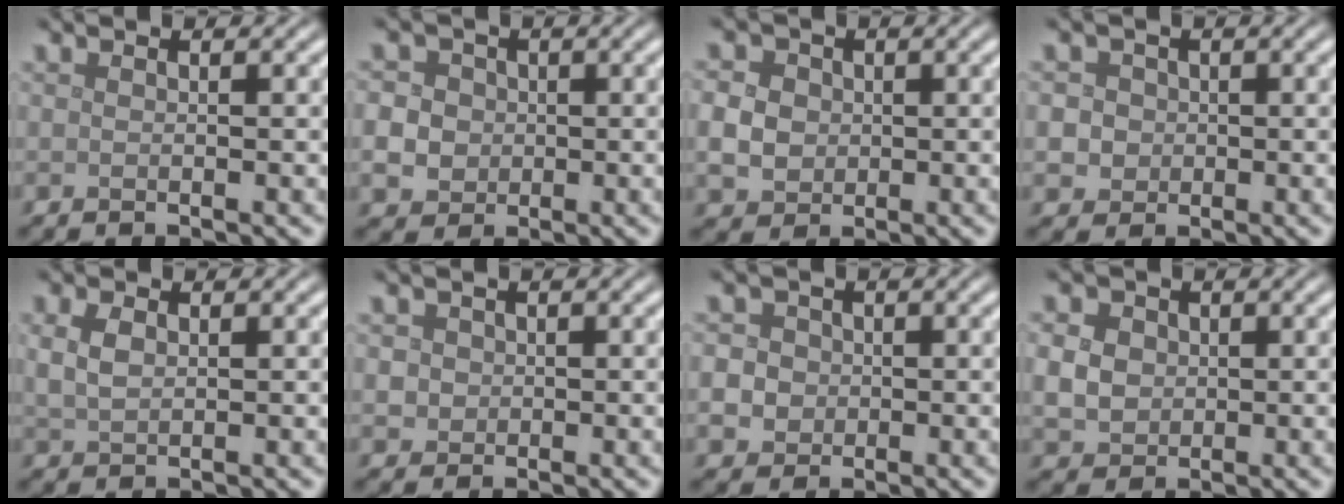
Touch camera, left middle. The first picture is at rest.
{"total": 6.9, "force": [0.2, 6.4, 2.6], "torque": [-0.056, 0.029, -0.019]}
{"total": 4.2, "force": [0.0, 3.7, 2.0], "torque": [-0.050, 0.004, -0.002]}
{"total": 4.5, "force": [0.6, 4.2, 1.7], "torque": [-0.020, 0.033, -0.005]}
{"total": 2.1, "force": [0.7, 1.4, 1.5], "torque": [-0.039, 0.003, 0.015]}
{"total": 2.1, "force": [0.5, 2.0, 0.7], "torque": [-0.010, 0.005, 0.013]}
{"total": 7.2, "force": [0.1, 6.8, 2.6], "torque": [-0.053, 0.027, -0.027]}
{"total": 4.3, "force": [0.5, 3.7, 2.2], "torque": [-0.059, 0.010, 0.005]}